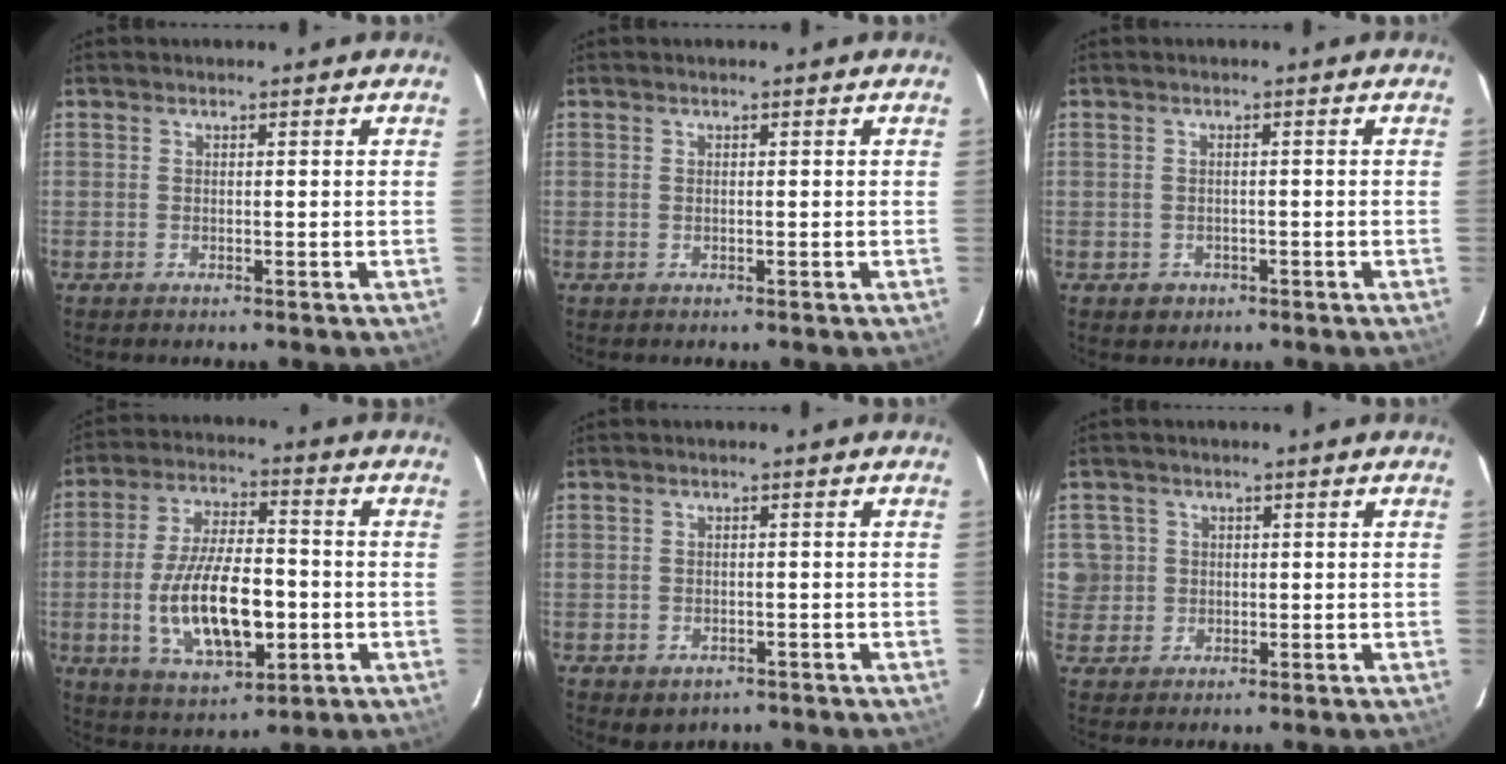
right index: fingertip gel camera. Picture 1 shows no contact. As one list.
[{"total": 0.0}, {"total": 2.2, "force": [-1.0, 2.0, 0.4], "torque": [-0.010, 0.002, -0.007]}, {"total": 16.2, "force": [-3.4, 7.0, 14.3], "torque": [-0.279, -0.007, -0.047]}, {"total": 3.3, "force": [-1.7, 2.6, 1.3], "torque": [-0.030, -0.004, -0.014]}, {"total": 5.1, "force": [0.5, 5.1, 0.6], "torque": [0.003, 0.021, 0.016]}]